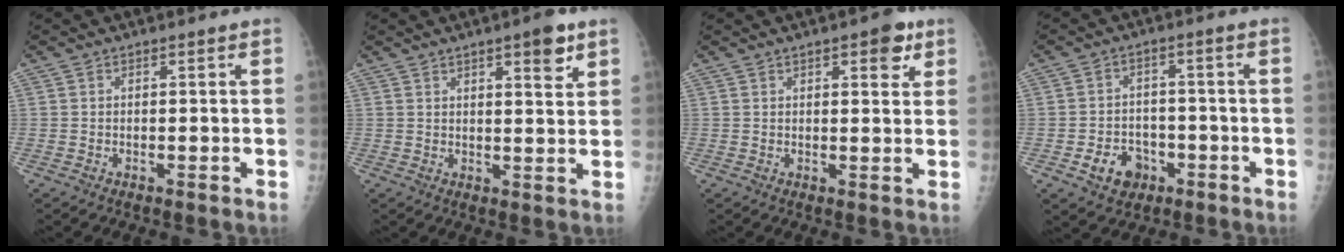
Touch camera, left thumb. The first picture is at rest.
{"total": 5.8, "force": [3.5, 1.5, 4.4], "torque": [-0.051, -0.018, 0.047]}
{"total": 5.0, "force": [2.7, 2.1, 3.7], "torque": [-0.029, -0.009, 0.028]}
{"total": 6.7, "force": [-3.0, 5.2, 2.9], "torque": [-0.025, 0.024, -0.042]}